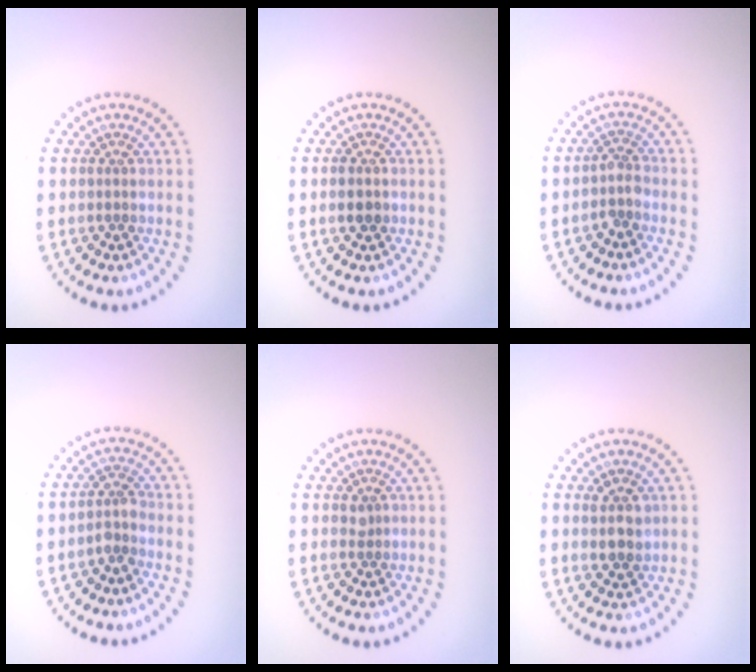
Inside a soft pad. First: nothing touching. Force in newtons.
{"total": 1.2, "press": 1.2, "slide": 0.1}
{"total": 1.7, "press": 1.3, "slide": 1.1}
{"total": 1.7, "press": 1.3, "slide": 1.2}
{"total": 0.7, "press": 0.5, "slide": 0.5}
{"total": 2.1, "press": 1.9, "slide": 0.9}